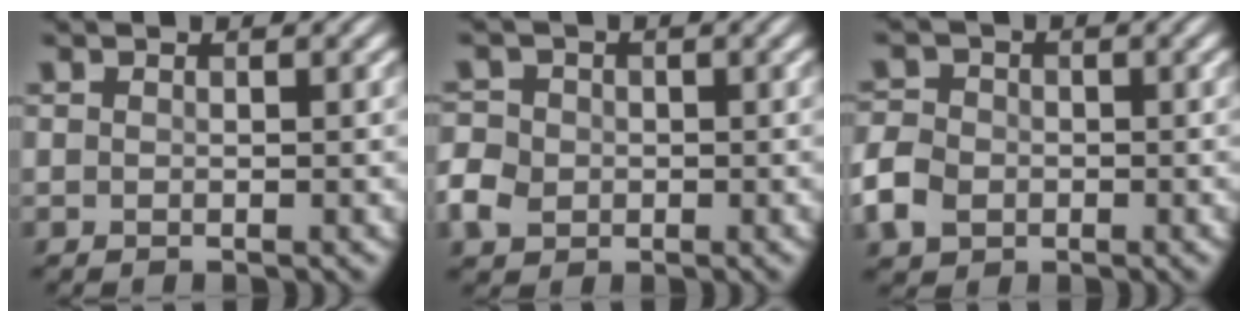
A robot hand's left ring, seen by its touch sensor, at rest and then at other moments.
{"total": 3.3, "force": [-0.9, 2.8, 1.4], "torque": [-0.030, 0.002, -0.022]}
{"total": 3.7, "force": [-1.3, 3.0, 1.7], "torque": [-0.040, 0.001, -0.035]}